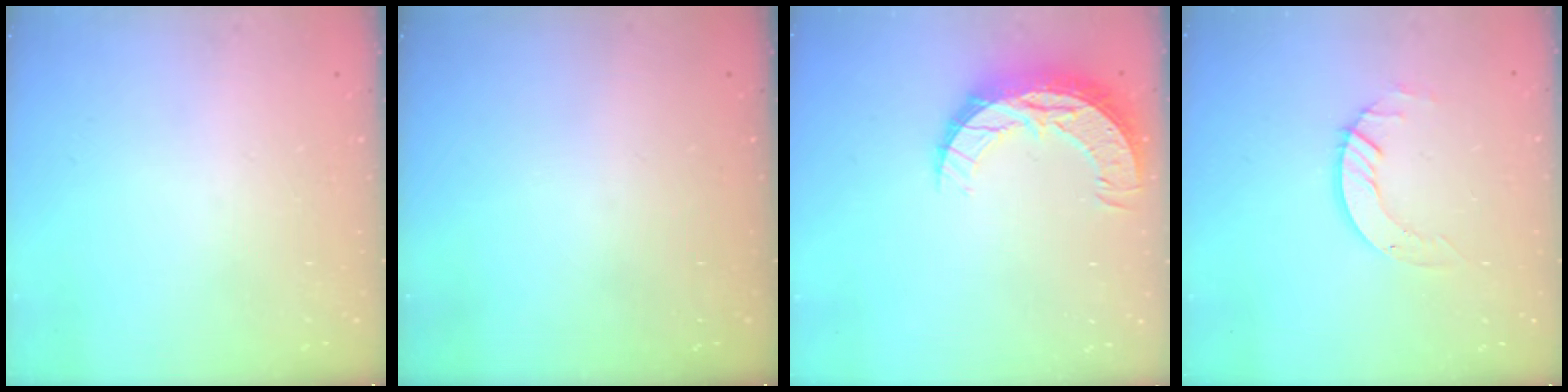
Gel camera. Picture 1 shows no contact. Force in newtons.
{"total": 0.0}
{"total": 10.2, "press": 10.2, "slide": 0.6}
{"total": 5.1, "press": 5.1, "slide": 0.4}